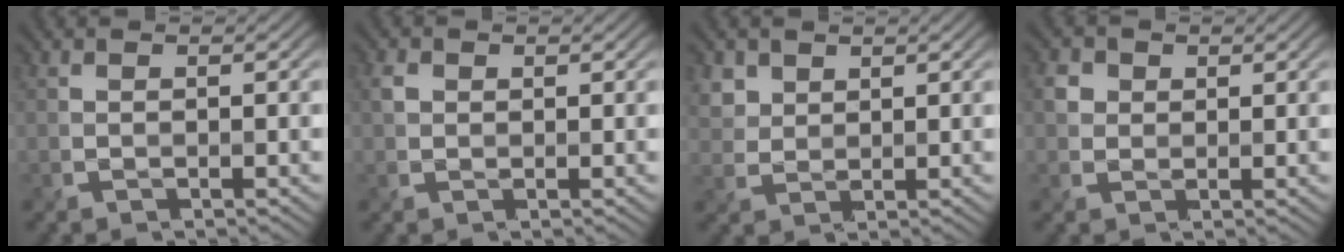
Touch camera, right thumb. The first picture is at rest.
{"total": 1.4, "force": [0.4, 1.2, 0.6], "torque": [-0.020, 0.000, 0.009]}
{"total": 2.8, "force": [1.8, 2.0, 0.7], "torque": [-0.028, 0.001, 0.046]}
{"total": 2.1, "force": [0.6, 1.9, 0.5], "torque": [-0.018, 0.001, 0.011]}